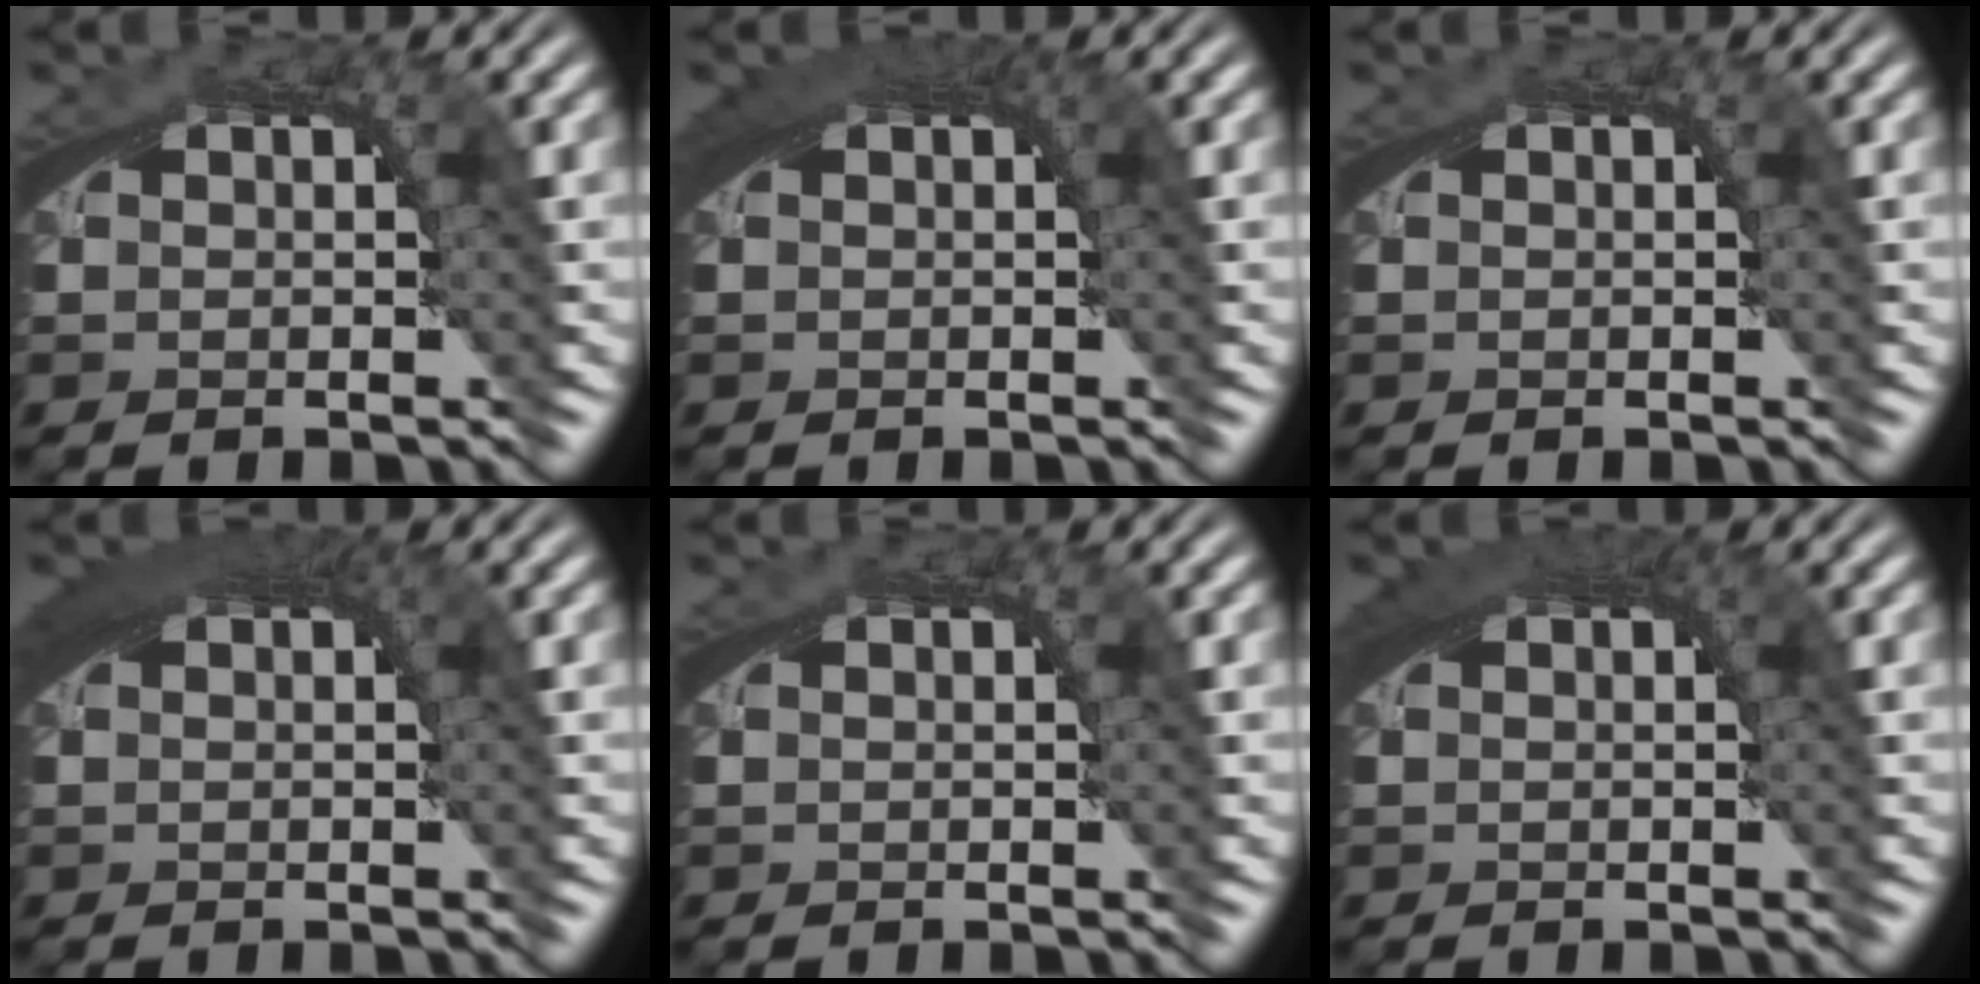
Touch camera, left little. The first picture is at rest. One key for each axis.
{"total": 2.4, "fx": 1.0, "fy": 0.6, "fz": 2.1, "tx": -0.027, "ty": 0.009, "tz": 0.015}
{"total": 0.0}
{"total": 3.1, "fx": 1.3, "fy": 0.9, "fz": 2.7, "tx": -0.033, "ty": 0.012, "tz": 0.017}
{"total": 0.0}
{"total": 2.4, "fx": 0.9, "fy": 0.6, "fz": 2.1, "tx": -0.027, "ty": 0.008, "tz": 0.014}